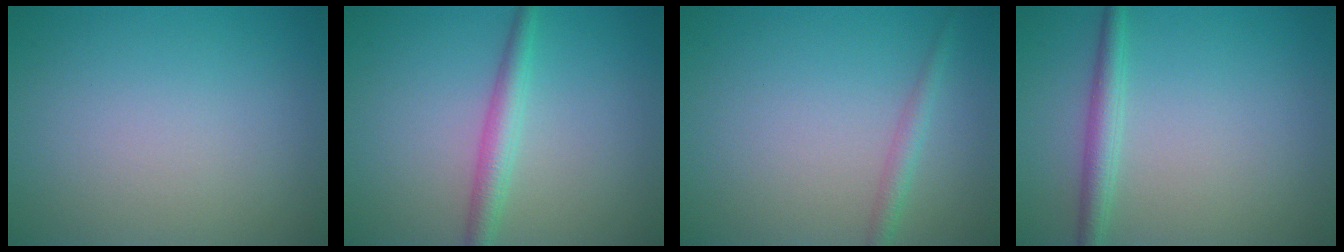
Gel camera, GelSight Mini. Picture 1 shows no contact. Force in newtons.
{"total": 2.7, "press": 2.7, "slide": 0.0}
{"total": 1.6, "press": 1.5, "slide": 0.2}
{"total": 2.3, "press": 2.3, "slide": 0.0}